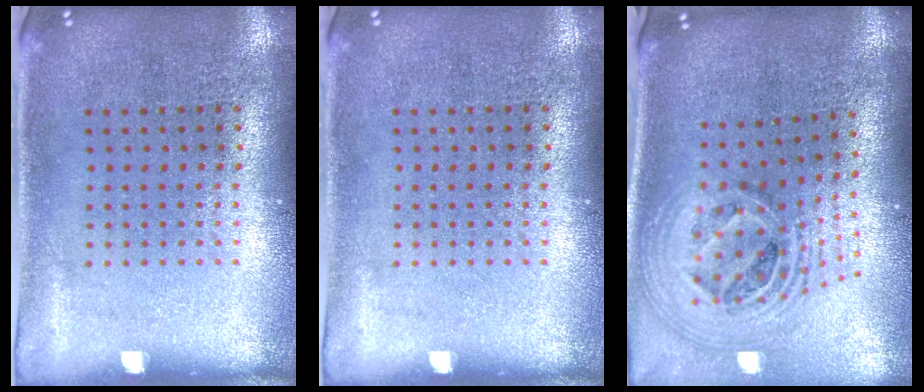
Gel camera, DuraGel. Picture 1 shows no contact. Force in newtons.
{"total": 0.0}
{"total": 2.7, "press": 2.0, "slide": 1.9}